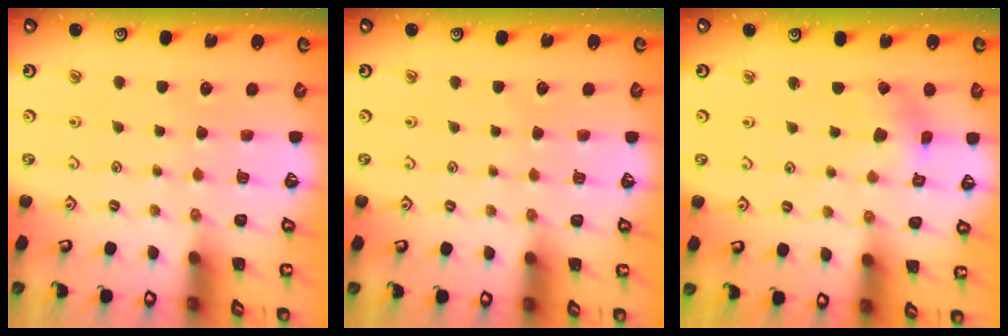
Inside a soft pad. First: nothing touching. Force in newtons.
{"total": 0.0}
{"total": 2.2, "press": 2.2, "slide": 0.4}